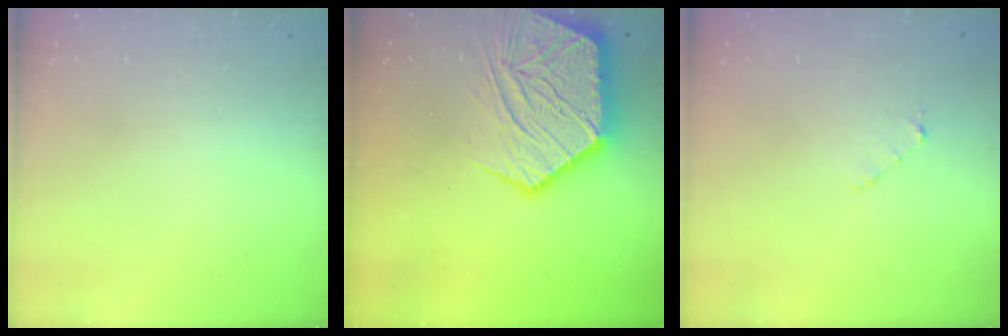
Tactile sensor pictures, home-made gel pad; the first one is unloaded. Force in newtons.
{"total": 21.3, "press": 21.2, "slide": 1.6}
{"total": 2.9, "press": 2.9, "slide": 0.3}